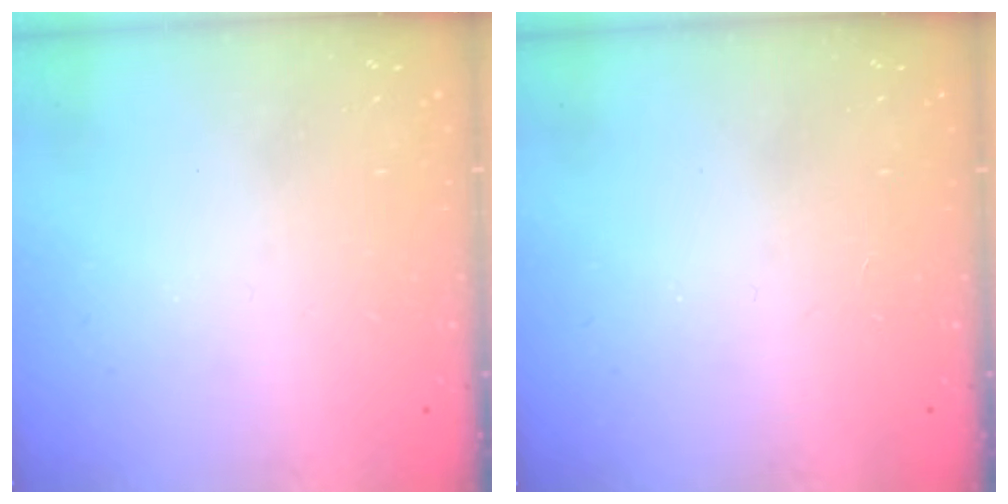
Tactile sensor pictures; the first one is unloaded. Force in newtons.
{"total": 2.8, "press": 2.8, "slide": 0.4}